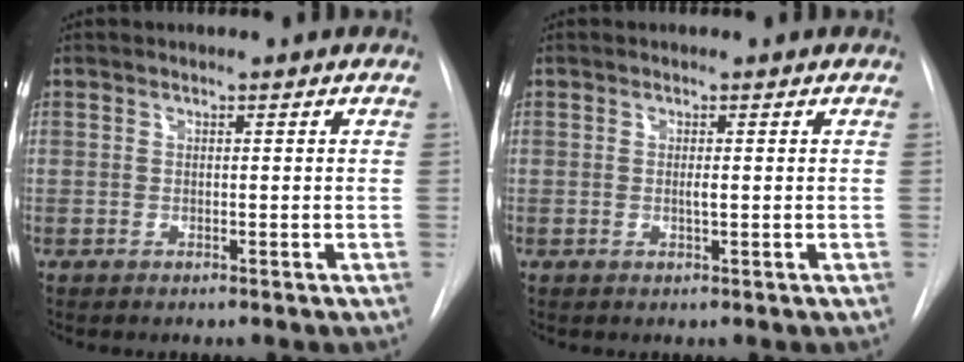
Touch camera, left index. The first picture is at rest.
{"total": 0.6, "force": [0.1, 0.0, 0.6], "torque": [-0.012, -0.002, 0.004]}